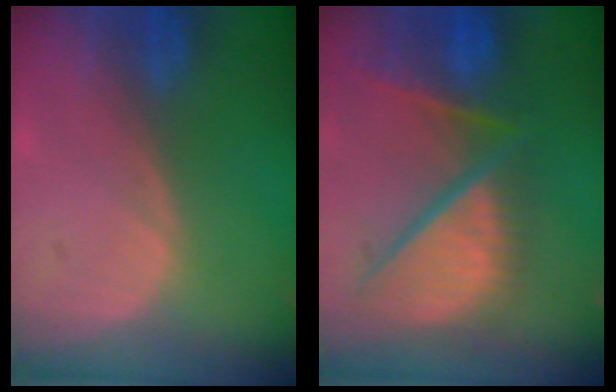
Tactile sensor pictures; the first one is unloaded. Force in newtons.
{"total": 12.4, "press": 10.2, "slide": 7.0}